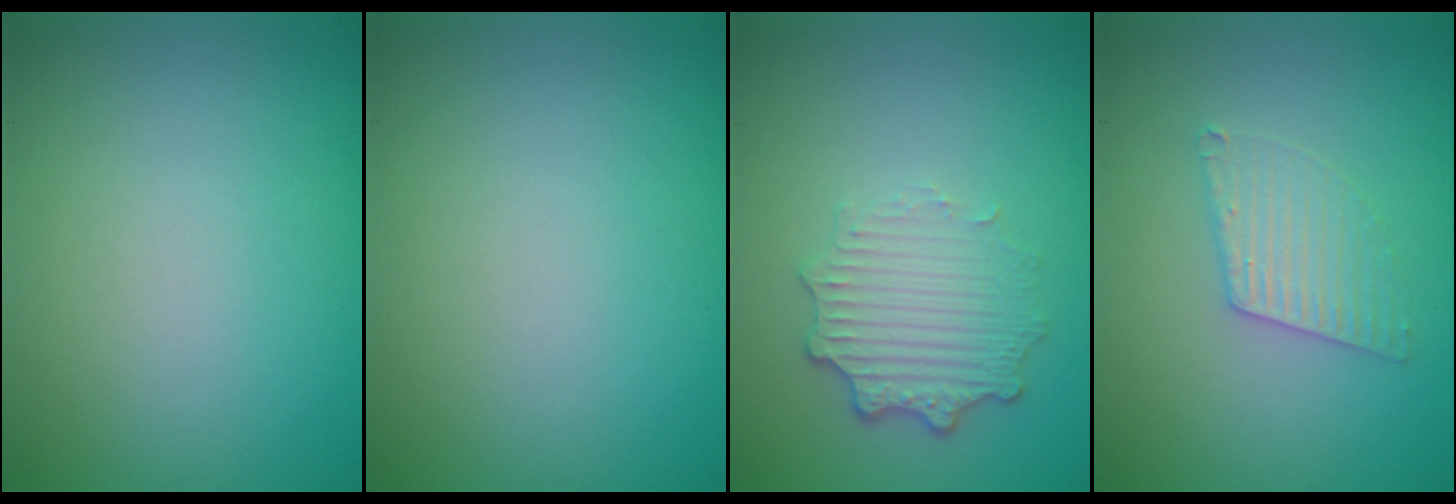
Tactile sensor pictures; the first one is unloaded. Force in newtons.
{"total": 0.0}
{"total": 3.6, "press": 2.8, "slide": 2.2}
{"total": 2.5, "press": 2.5, "slide": 0.2}